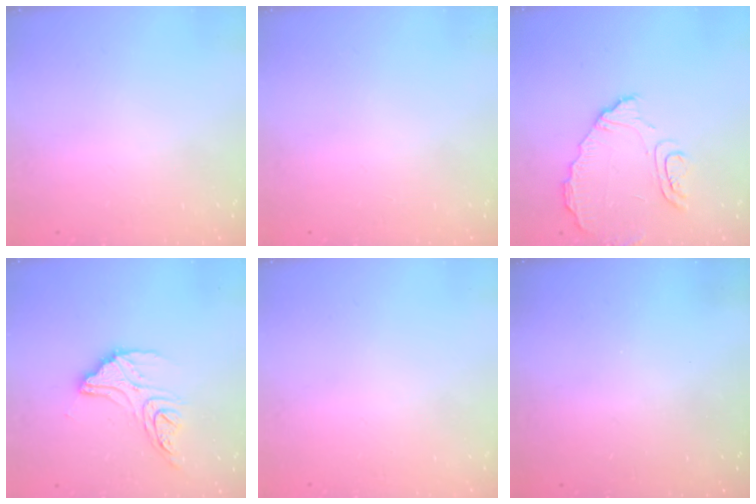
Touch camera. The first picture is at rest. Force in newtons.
{"total": 0.0}
{"total": 9.1, "press": 9.1, "slide": 1.1}
{"total": 13.7, "press": 13.7, "slide": 1.1}
{"total": 0.0}
{"total": 3.1, "press": 3.1, "slide": 0.1}